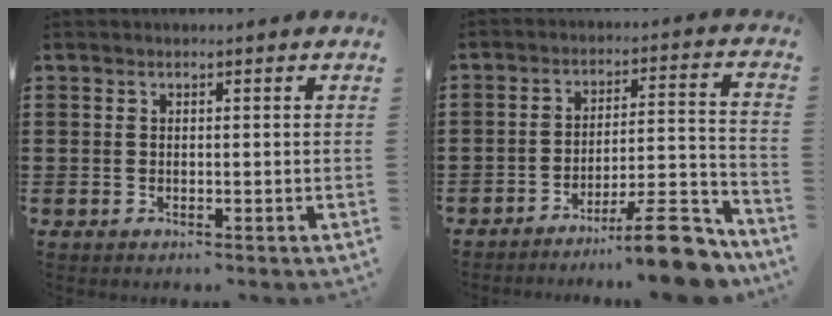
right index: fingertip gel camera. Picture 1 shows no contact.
{"total": 11.6, "force": [-9.3, 1.6, 6.8], "torque": [-0.082, 0.033, -0.171]}